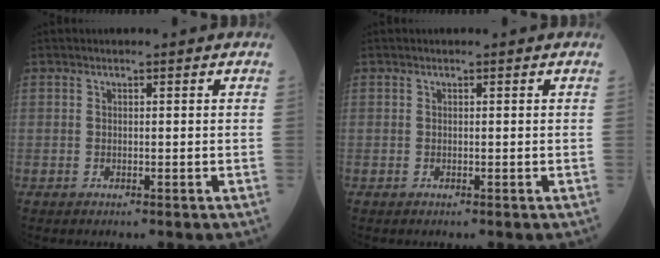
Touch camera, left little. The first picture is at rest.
{"total": 0.0}